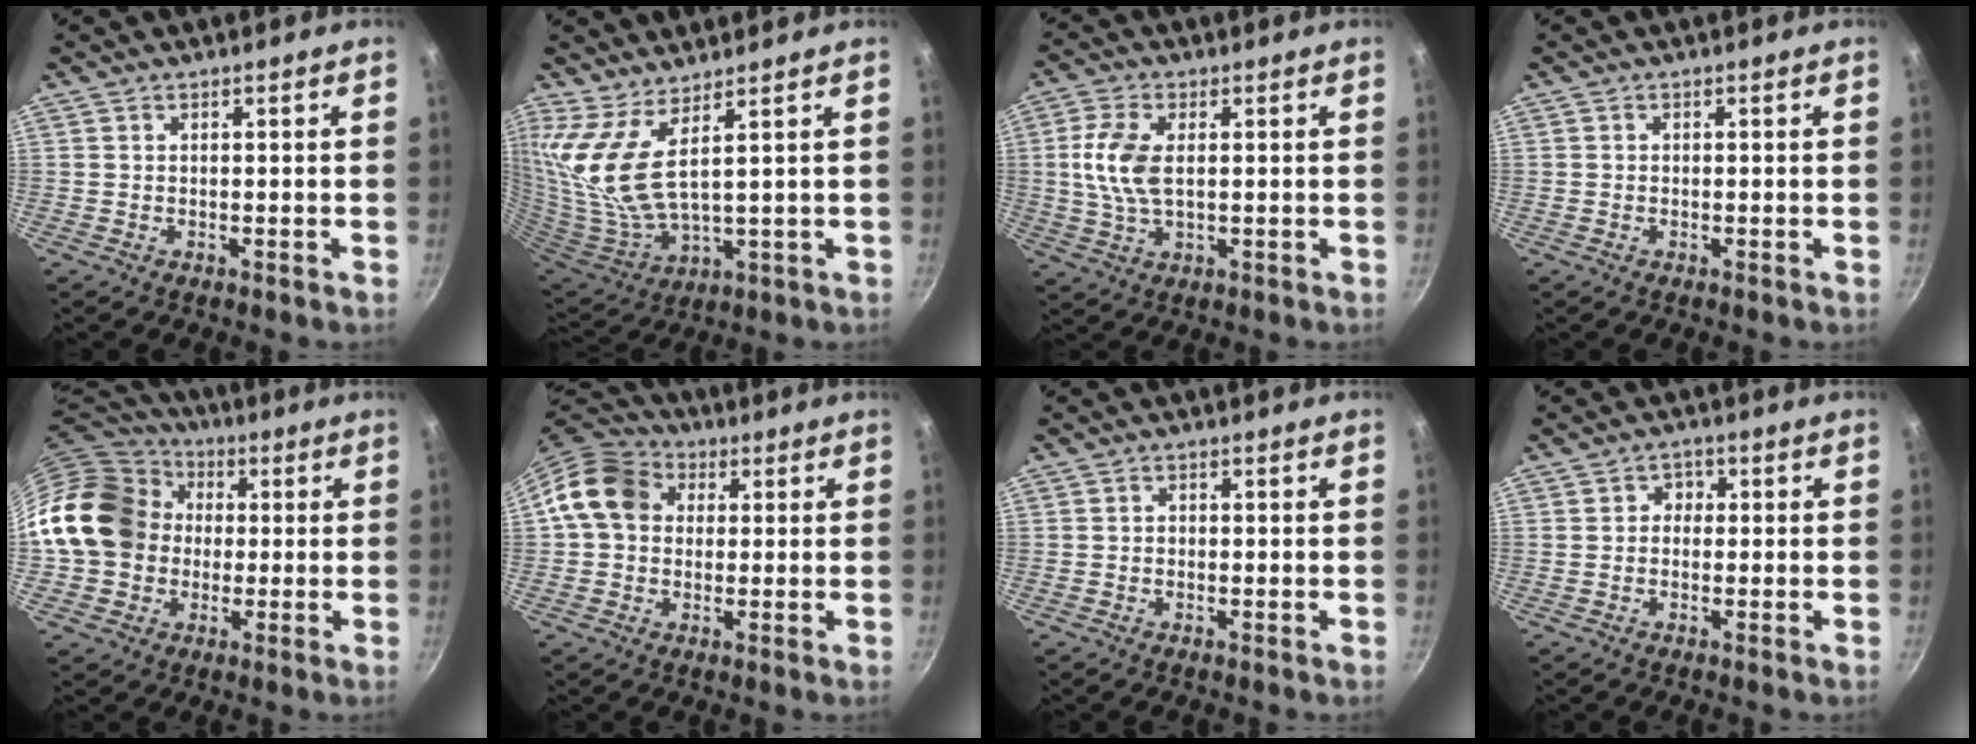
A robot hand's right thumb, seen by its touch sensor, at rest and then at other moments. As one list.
[{"total": 10.2, "force": [6.0, 2.2, 7.9], "torque": [-0.162, -0.060, 0.131]}, {"total": 8.4, "force": [1.0, 4.5, 7.1], "torque": [-0.146, 0.004, 0.016]}, {"total": 0.0}, {"total": 19.3, "force": [0.9, 16.3, 10.3], "torque": [-0.176, 0.048, 0.012]}, {"total": 10.7, "force": [1.8, 8.7, 5.9], "torque": [-0.078, 0.022, 0.013]}, {"total": 0.6, "force": [-0.3, 0.5, 0.3], "torque": [-0.005, 0.004, -0.004]}, {"total": 2.3, "force": [0.0, 2.1, 1.1], "torque": [-0.002, 0.004, -0.006]}]